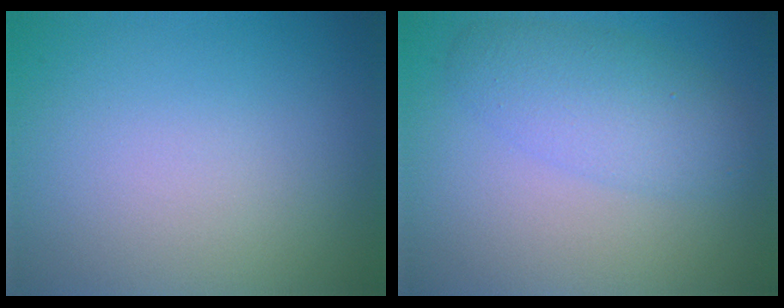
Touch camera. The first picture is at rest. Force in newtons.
{"total": 4.0, "press": 4.0, "slide": 0.1}